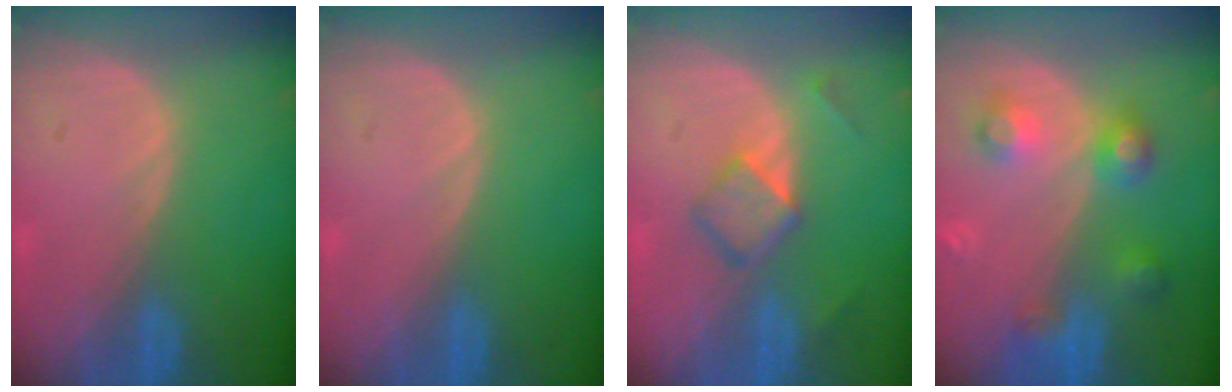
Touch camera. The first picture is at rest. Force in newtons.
{"total": 0.0}
{"total": 4.6, "press": 4.5, "slide": 1.1}
{"total": 5.9, "press": 5.9, "slide": 0.2}